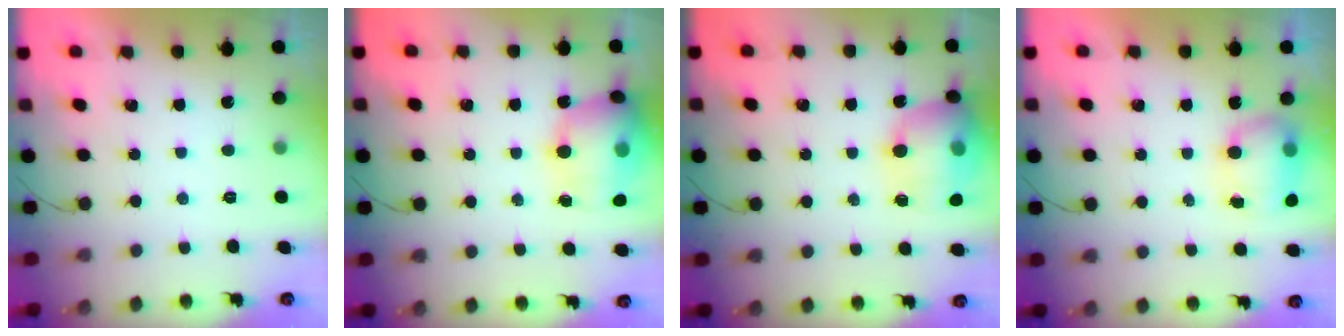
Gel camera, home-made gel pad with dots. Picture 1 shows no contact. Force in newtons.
{"total": 17.5, "press": 17.1, "slide": 3.4}
{"total": 17.6, "press": 17.4, "slide": 2.6}
{"total": 9.7, "press": 8.6, "slide": 4.3}